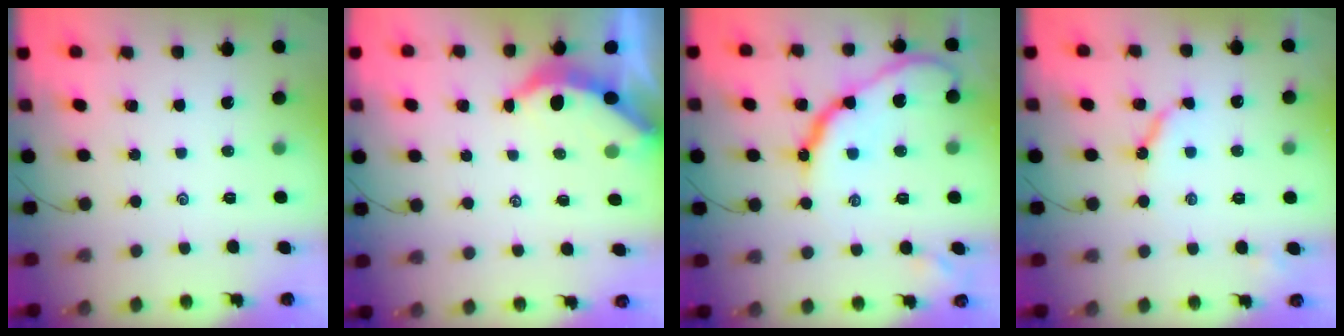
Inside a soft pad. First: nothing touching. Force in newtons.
{"total": 3.7, "press": 3.6, "slide": 0.5}
{"total": 15.1, "press": 15.1, "slide": 1.3}
{"total": 6.1, "press": 6.0, "slide": 0.5}